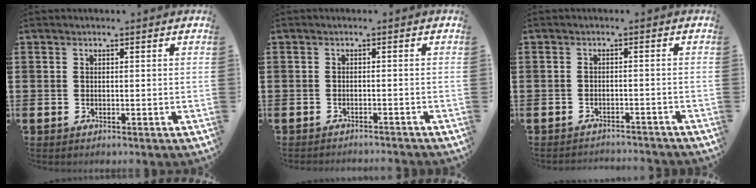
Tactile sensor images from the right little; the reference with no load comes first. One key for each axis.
{"total": 1.2, "fx": -1.1, "fy": -0.2, "fz": 0.0, "tx": -0.001, "ty": 0.003, "tz": -0.024}
{"total": 1.6, "fx": -1.6, "fy": -0.1, "fz": -0.1, "tx": -0.003, "ty": 0.005, "tz": -0.035}